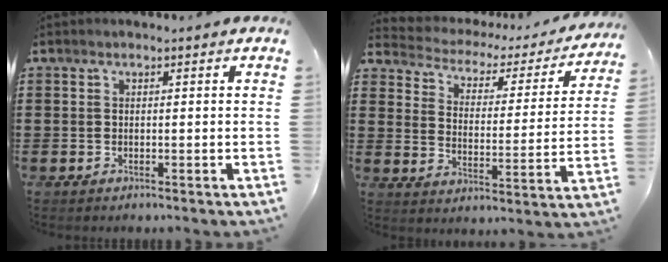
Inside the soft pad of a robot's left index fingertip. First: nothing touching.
{"total": 2.3, "force": [1.6, 1.4, 0.9], "torque": [-0.034, -0.015, 0.016]}